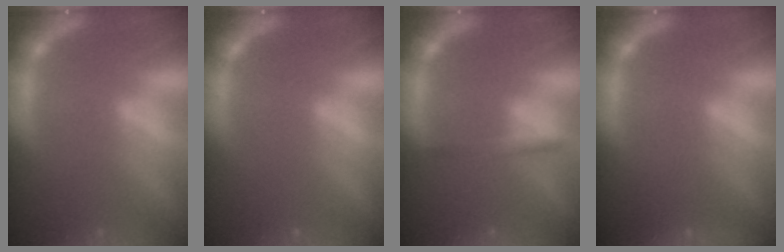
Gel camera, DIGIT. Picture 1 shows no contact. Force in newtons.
{"total": 0.0}
{"total": 1.9}
{"total": 5.0}